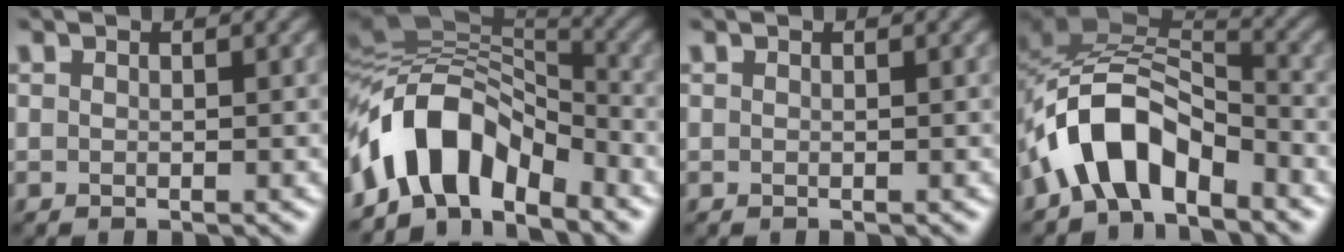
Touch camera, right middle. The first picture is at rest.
{"total": 9.6, "force": [-4.8, 5.3, 6.4], "torque": [-0.105, 0.017, -0.092]}
{"total": 0.0}
{"total": 8.2, "force": [-4.3, 4.5, 5.3], "torque": [-0.087, 0.010, -0.088]}